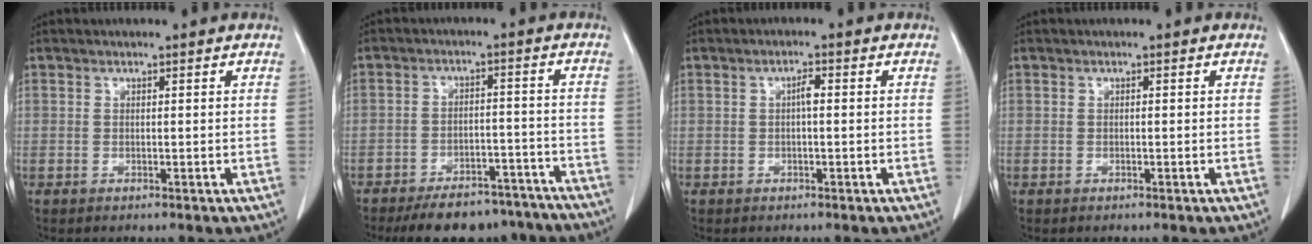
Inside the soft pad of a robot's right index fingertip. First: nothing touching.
{"total": 13.8, "force": [-12.0, 5.5, 4.3], "torque": [-0.040, 0.018, -0.157]}
{"total": 1.6, "force": [0.1, 0.3, 1.6], "torque": [-0.029, 0.004, 0.001]}
{"total": 0.0}